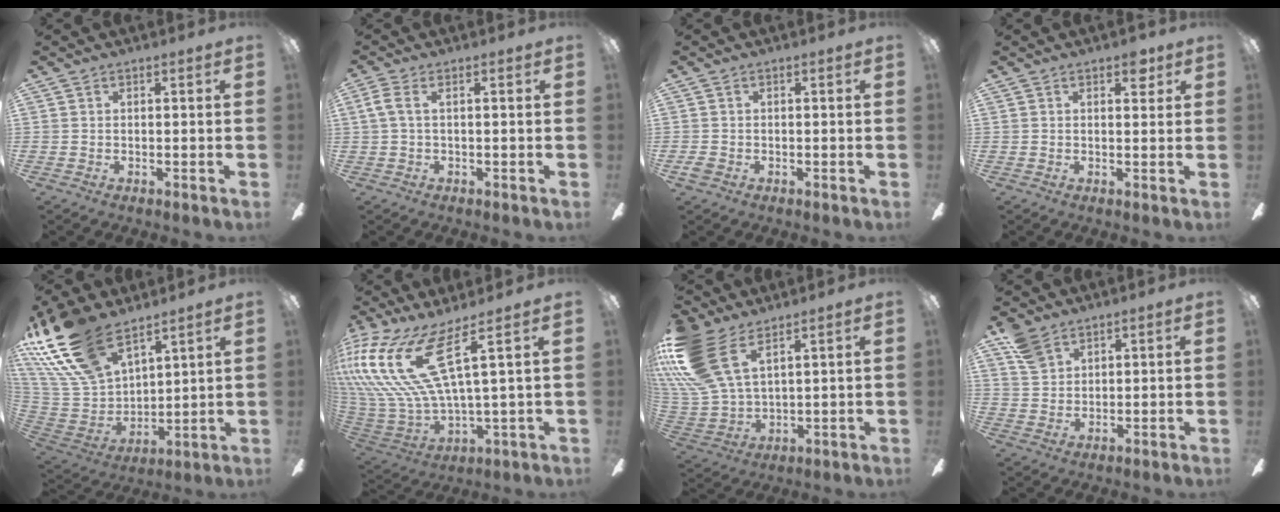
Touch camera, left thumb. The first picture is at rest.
{"total": 3.8, "force": [0.5, 1.5, 3.4], "torque": [-0.072, 0.006, 0.006]}
{"total": 1.7, "force": [-0.6, 1.4, 0.8], "torque": [-0.012, 0.005, -0.011]}
{"total": 3.4, "force": [2.1, 1.8, 2.1], "torque": [-0.011, -0.007, 0.030]}
{"total": 22.6, "force": [15.7, 11.0, 12.0], "torque": [-0.288, -0.081, 0.289]}
{"total": 22.4, "force": [10.3, 8.3, 18.1], "torque": [-0.411, -0.054, 0.174]}
{"total": 19.5, "force": [11.0, 10.3, 12.5], "torque": [-0.294, -0.049, 0.204]}
{"total": 7.2, "force": [5.1, 4.2, 2.7], "torque": [-0.063, -0.009, 0.101]}